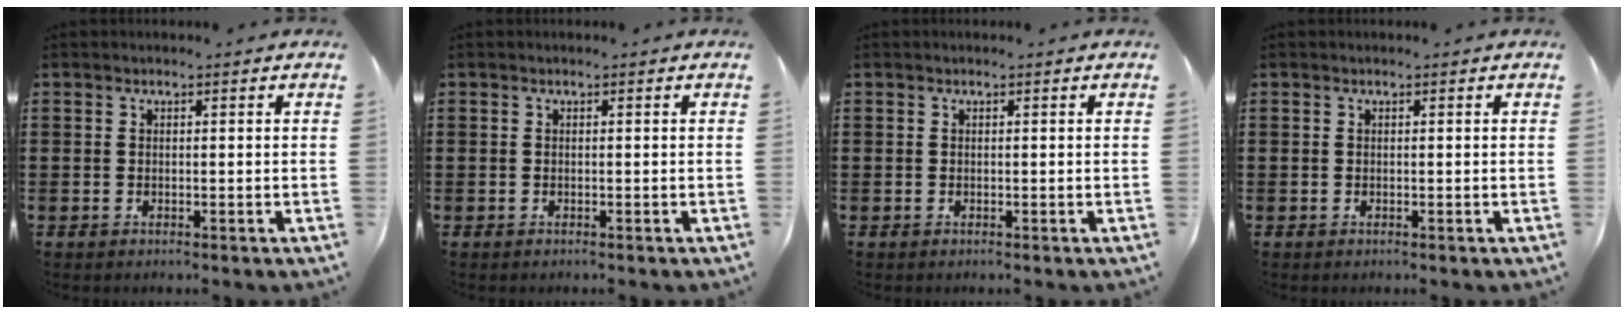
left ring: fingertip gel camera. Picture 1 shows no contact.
{"total": 0.0}
{"total": 0.0}
{"total": 0.0}